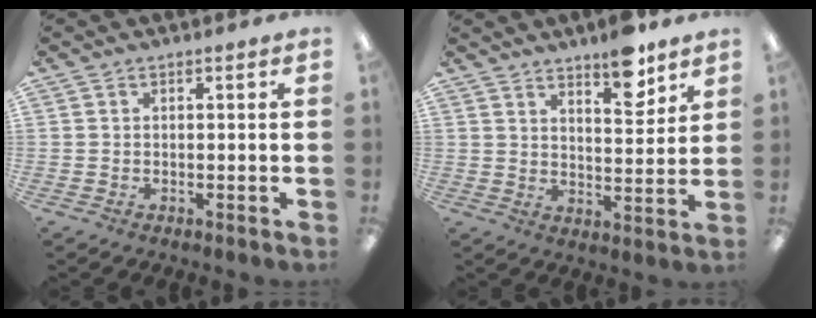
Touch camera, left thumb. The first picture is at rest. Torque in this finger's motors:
{"motor_torque": [0.23, 0.31, -0.14, -0.31, 0.06]}